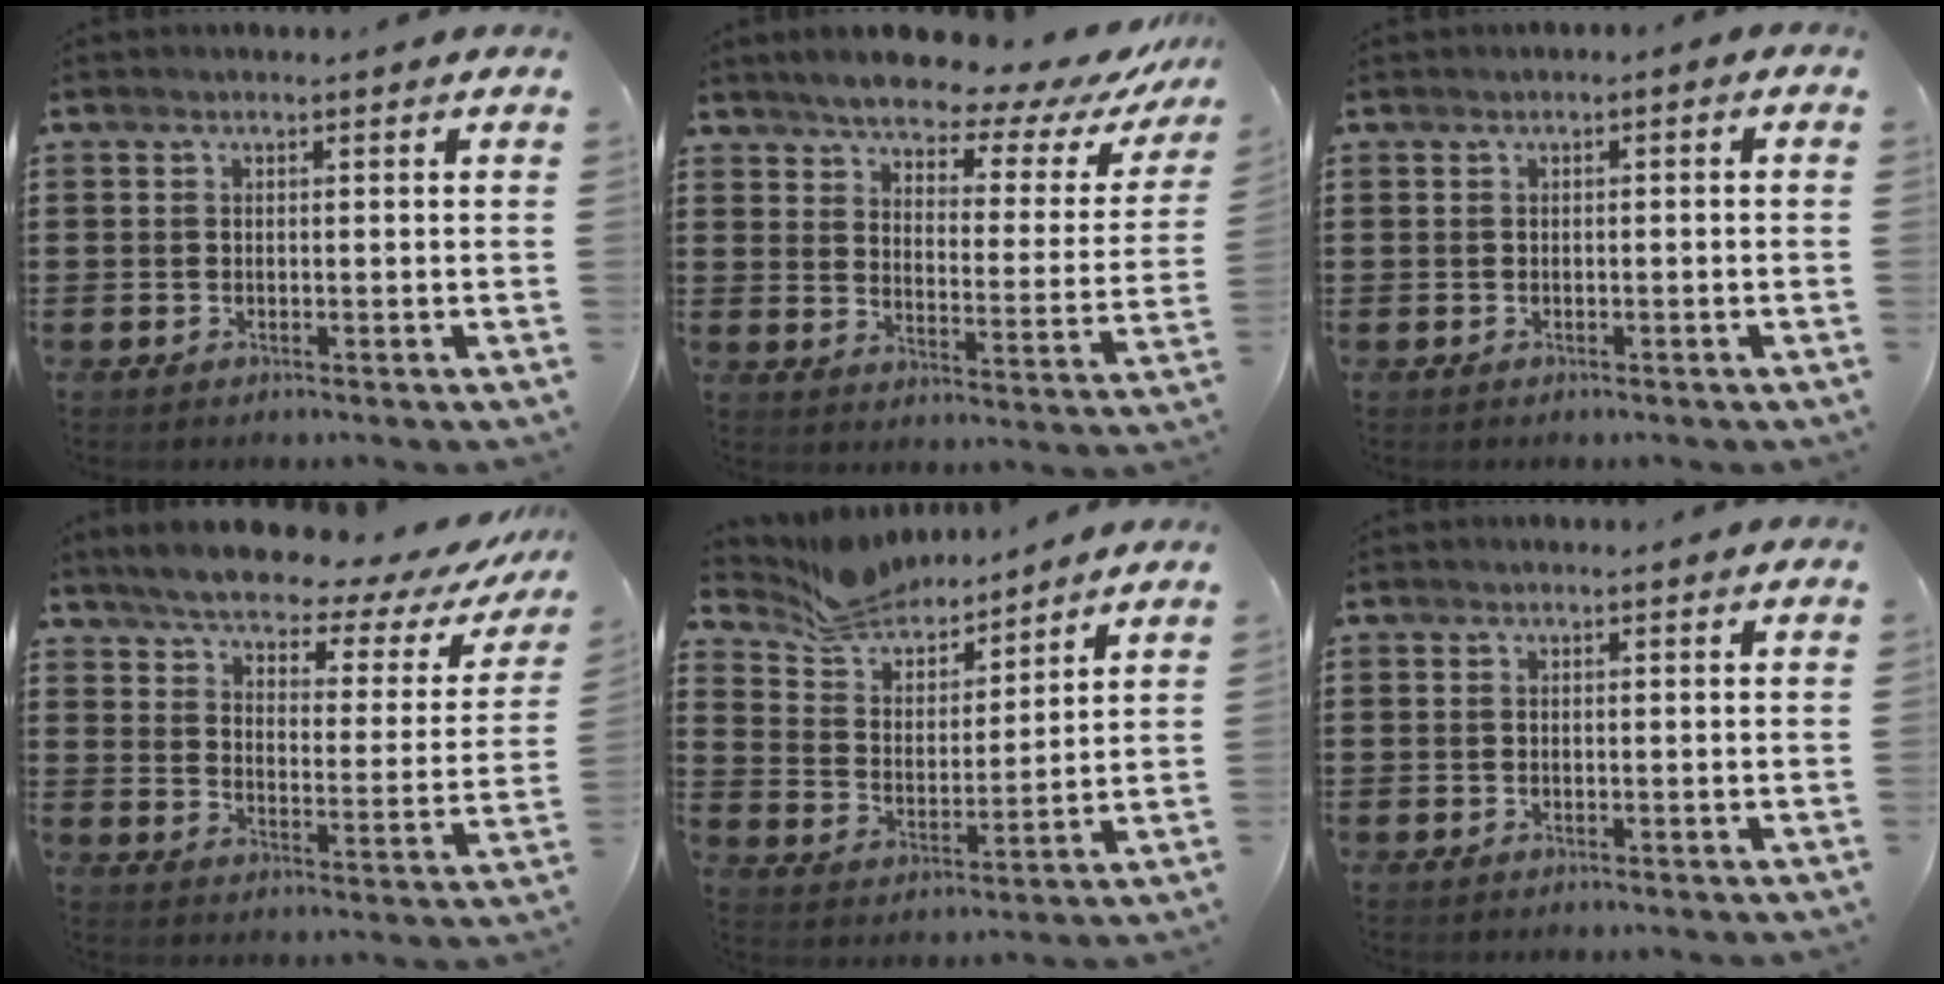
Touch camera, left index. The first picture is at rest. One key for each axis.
{"total": 6.1, "fx": 5.8, "fy": 0.8, "fz": 1.9, "tx": -0.060, "ty": -0.044, "tz": 0.095}
{"total": 0.6, "fx": -0.5, "fy": 0.1, "fz": 0.3, "tx": -0.008, "ty": -0.003, "tz": -0.009}
{"total": 5.1, "fx": 4.7, "fy": 0.7, "fz": 2.0, "tx": -0.065, "ty": -0.032, "tz": 0.075}
{"total": 8.3, "fx": 8.0, "fy": 2.1, "fz": 1.0, "tx": -0.062, "ty": -0.044, "tz": 0.147}
{"total": 0.0}